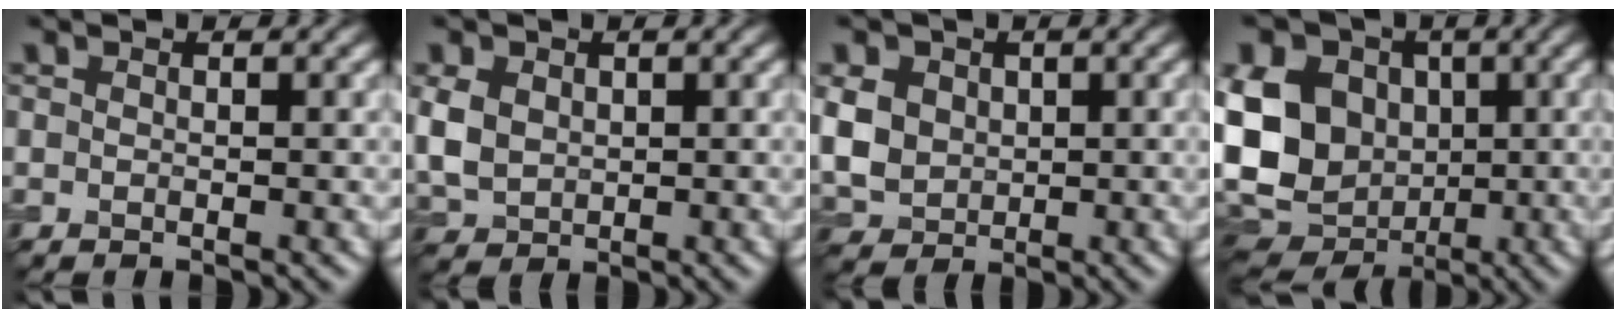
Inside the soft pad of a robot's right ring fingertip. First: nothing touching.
{"total": 2.9, "force": [0.6, 2.5, 1.3], "torque": [-0.044, 0.010, 0.020]}
{"total": 3.8, "force": [0.8, 3.4, 1.6], "torque": [-0.055, 0.013, 0.022]}
{"total": 13.5, "force": [0.3, 11.3, 7.4], "torque": [-0.172, 0.014, 0.002]}